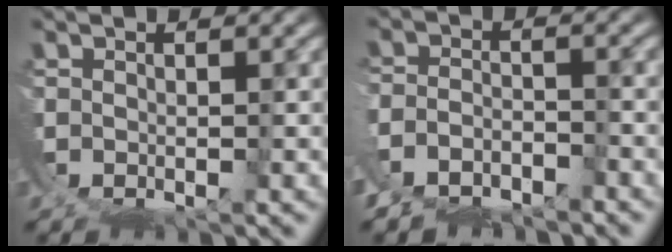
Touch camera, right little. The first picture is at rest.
{"total": 4.4, "force": [-3.1, 2.5, 1.7], "torque": [-0.041, -0.018, -0.051]}